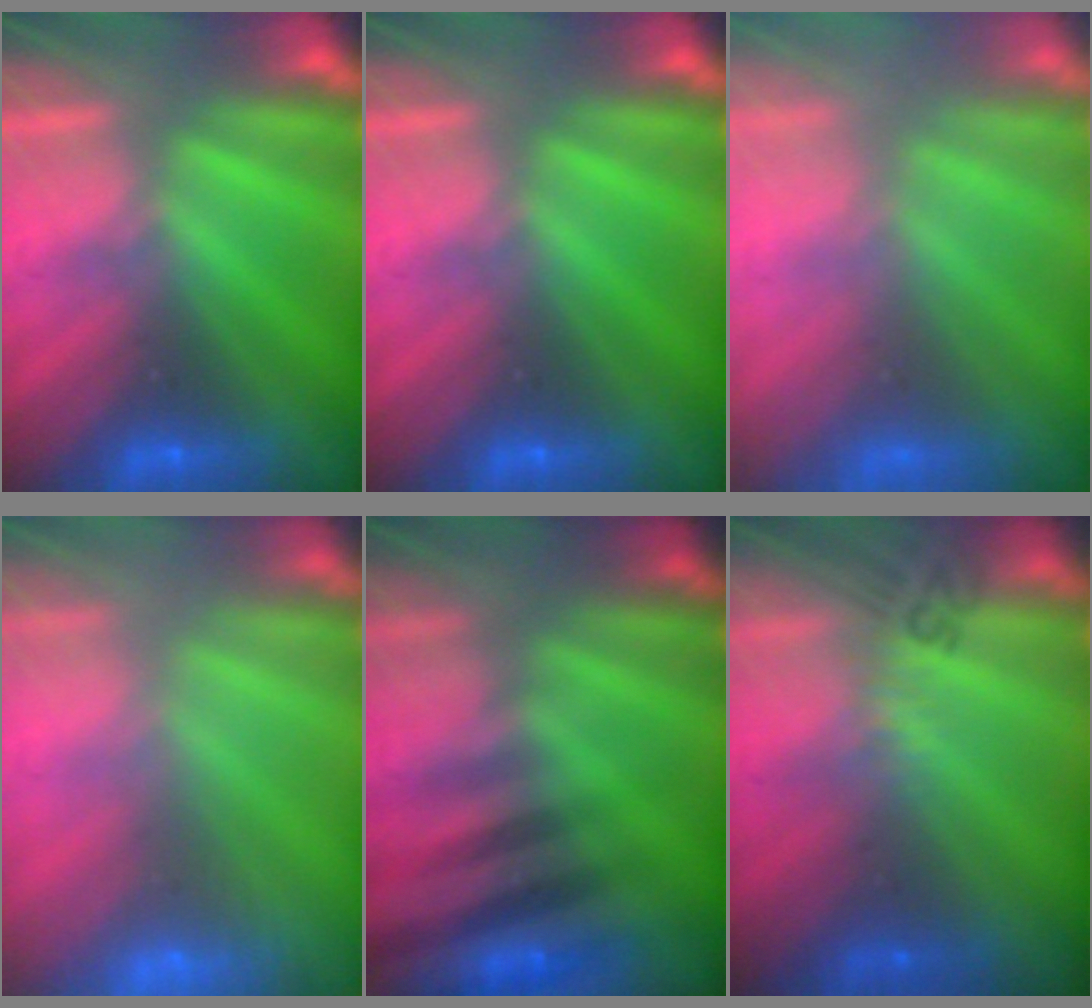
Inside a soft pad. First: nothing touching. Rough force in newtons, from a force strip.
{"total": 0.0}
{"total": 11.8}
{"total": 8.6}
{"total": 3.2}
{"total": 2.4}